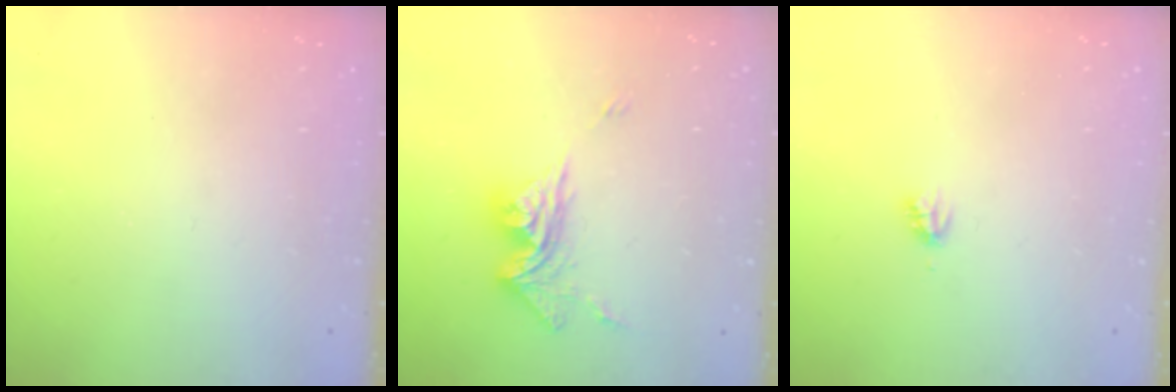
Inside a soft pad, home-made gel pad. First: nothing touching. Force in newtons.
{"total": 12.0, "press": 11.9, "slide": 1.5}
{"total": 2.2, "press": 2.2, "slide": 0.3}